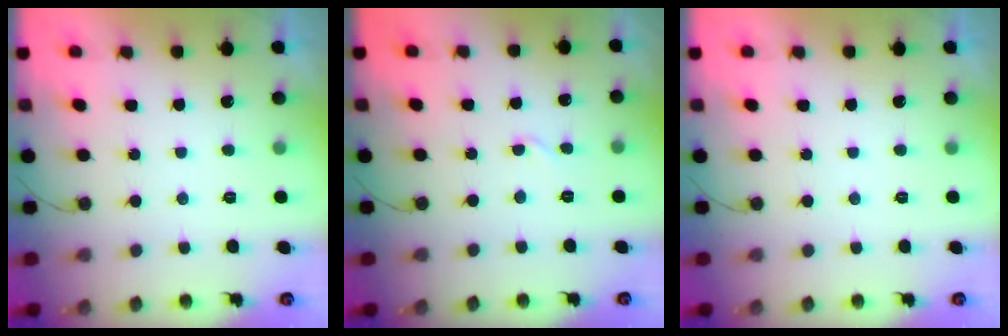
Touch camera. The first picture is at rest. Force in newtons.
{"total": 2.7, "press": 2.7, "slide": 0.3}
{"total": 0.0}